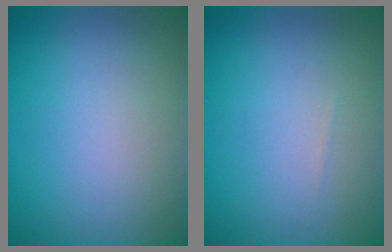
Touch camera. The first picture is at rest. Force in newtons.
{"total": 0.0}